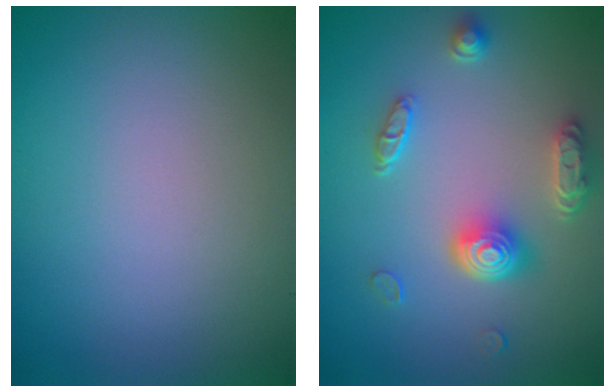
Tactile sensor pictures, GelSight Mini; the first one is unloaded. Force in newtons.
{"total": 4.5, "press": 3.5, "slide": 2.9}